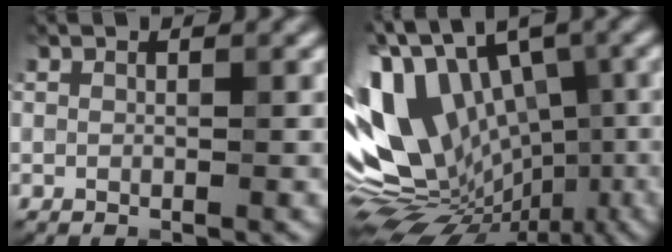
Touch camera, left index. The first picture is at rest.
{"total": 17.4, "force": [-1.1, 10.7, 13.7], "torque": [-0.224, 0.017, 0.001]}